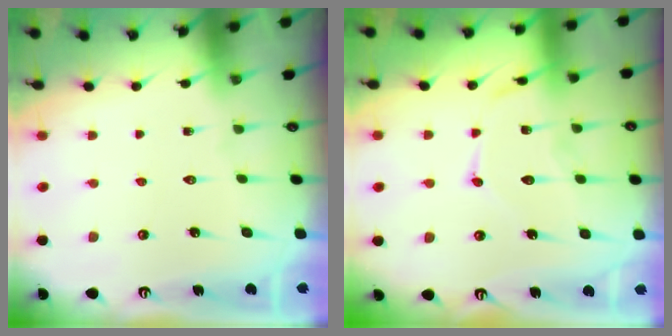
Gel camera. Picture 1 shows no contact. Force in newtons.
{"total": 12.4, "press": 12.4, "slide": 1.0}